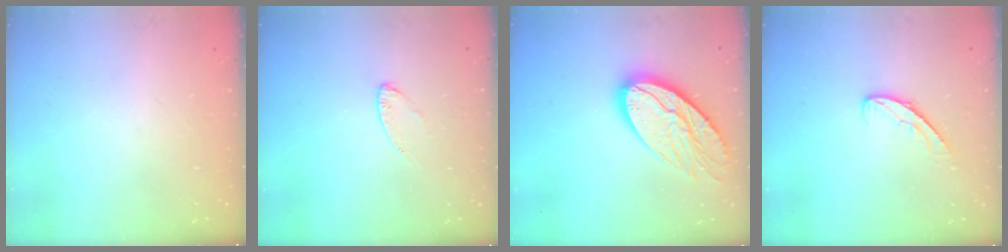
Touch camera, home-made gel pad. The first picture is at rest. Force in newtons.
{"total": 4.2, "press": 4.1, "slide": 0.4}
{"total": 16.6, "press": 16.6, "slide": 1.2}
{"total": 5.2, "press": 5.2, "slide": 0.3}